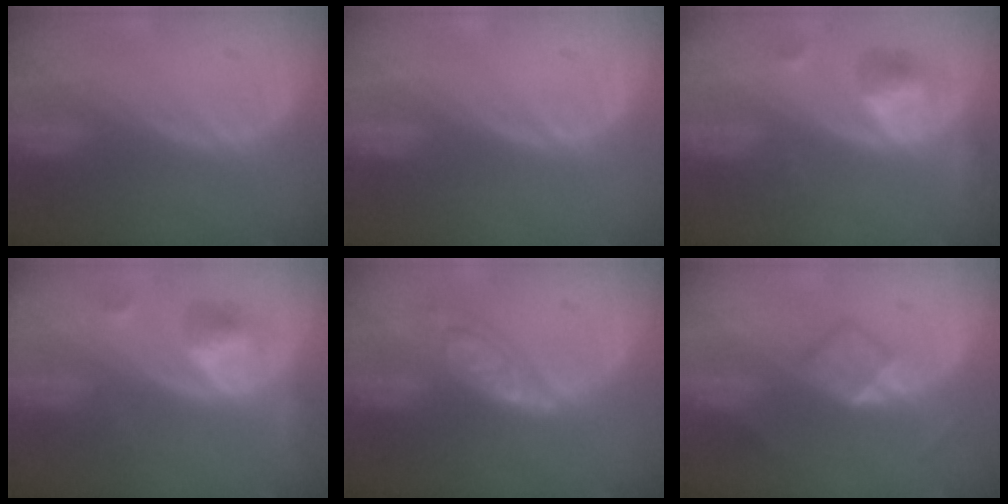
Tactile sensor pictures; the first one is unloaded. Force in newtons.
{"total": 0.0}
{"total": 5.6, "press": 5.3, "slide": 1.8}
{"total": 5.6, "press": 5.1, "slide": 2.2}
{"total": 6.2, "press": 5.5, "slide": 2.9}
{"total": 4.7, "press": 4.2, "slide": 2.1}